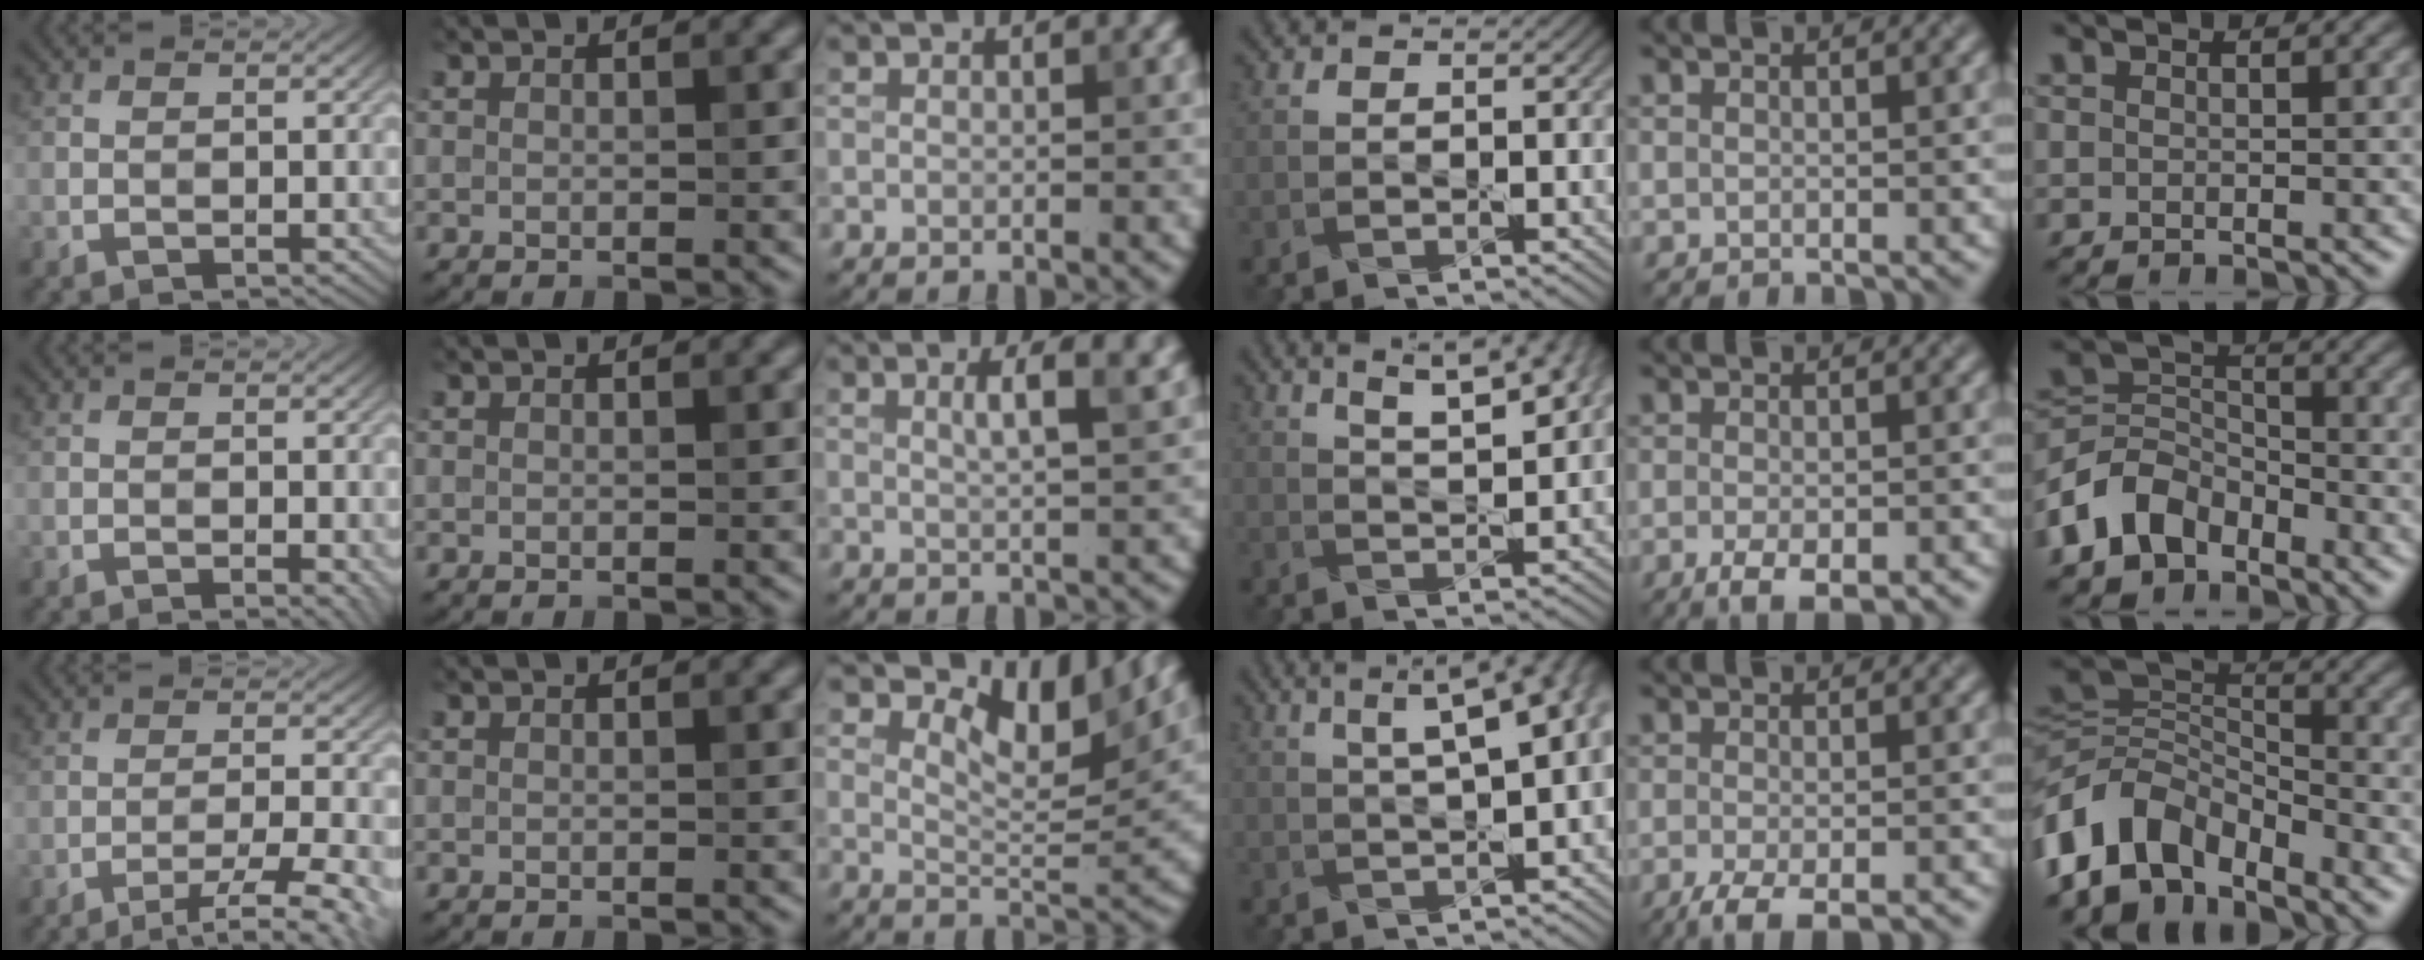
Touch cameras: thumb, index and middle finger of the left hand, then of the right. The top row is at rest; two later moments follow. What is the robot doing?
{"motion": "pour", "object": "sugar"}